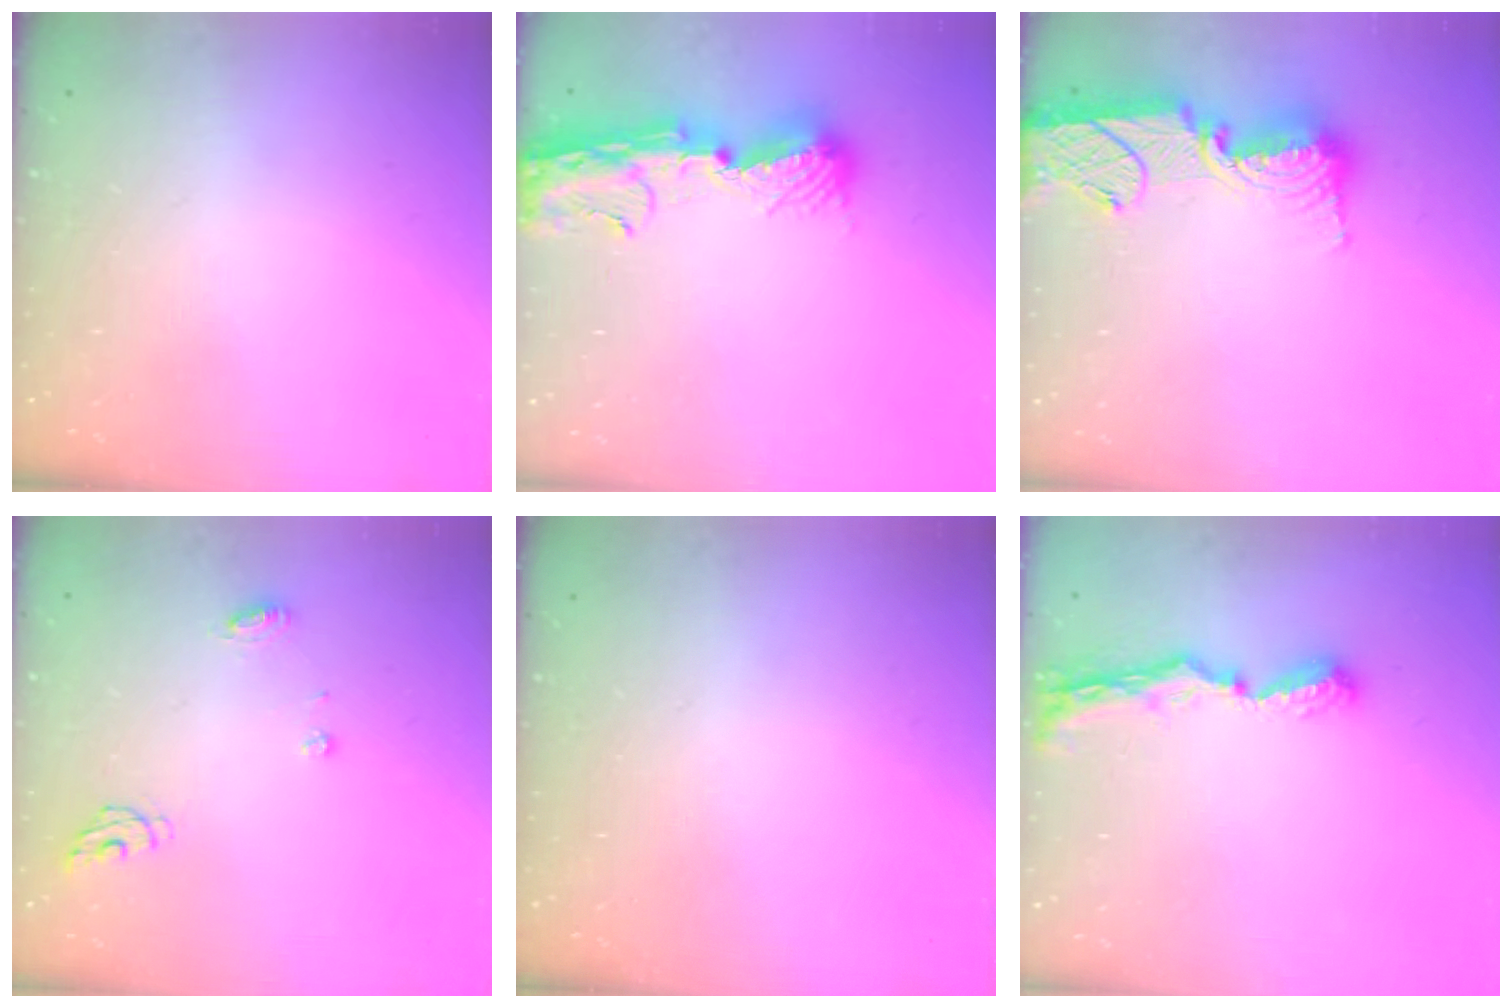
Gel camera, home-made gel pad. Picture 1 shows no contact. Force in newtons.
{"total": 13.0, "press": 12.9, "slide": 1.3}
{"total": 16.0, "press": 15.9, "slide": 1.4}
{"total": 6.0, "press": 6.0, "slide": 0.7}
{"total": 0.0}
{"total": 8.6, "press": 8.5, "slide": 0.8}